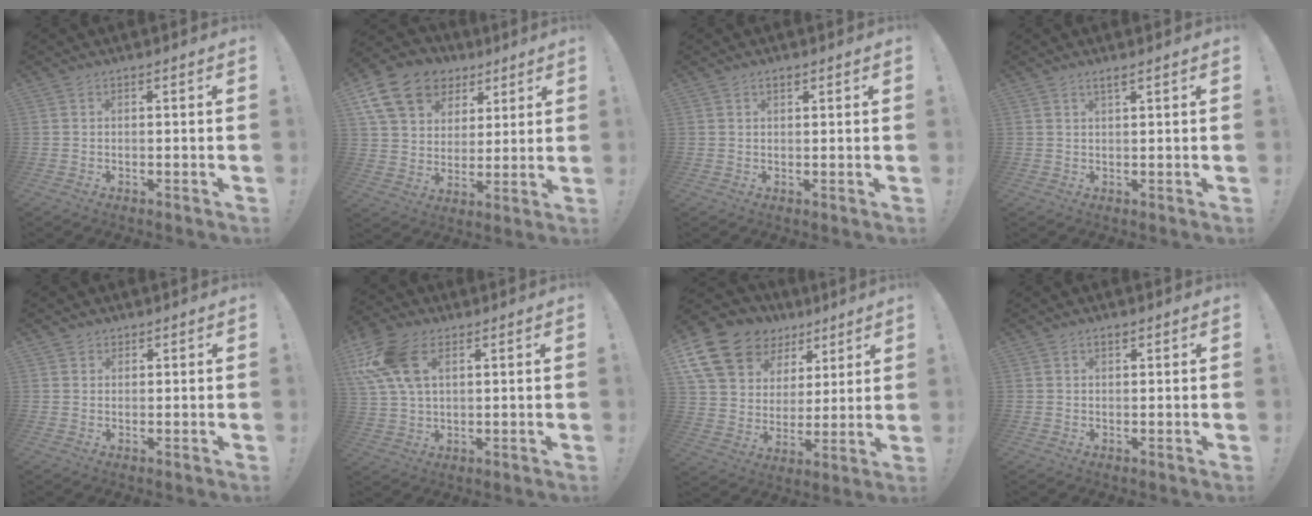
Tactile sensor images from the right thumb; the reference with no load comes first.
{"total": 17.0, "force": [8.7, 12.4, 7.7], "torque": [-0.114, -0.041, 0.169]}
{"total": 1.5, "force": [1.0, 0.7, 0.9], "torque": [-0.017, -0.001, 0.018]}
{"total": 1.9, "force": [1.2, 0.1, 1.4], "torque": [-0.027, -0.002, 0.020]}
{"total": 1.9, "force": [1.3, 1.4, 0.1], "torque": [0.008, -0.006, 0.021]}
{"total": 14.7, "force": [6.1, 8.6, 10.3], "torque": [-0.221, -0.014, 0.115]}
{"total": 17.9, "force": [10.7, 12.3, 7.4], "torque": [-0.127, -0.062, 0.216]}
{"total": 1.3, "force": [0.9, 0.6, 0.7], "torque": [-0.013, -0.001, 0.017]}